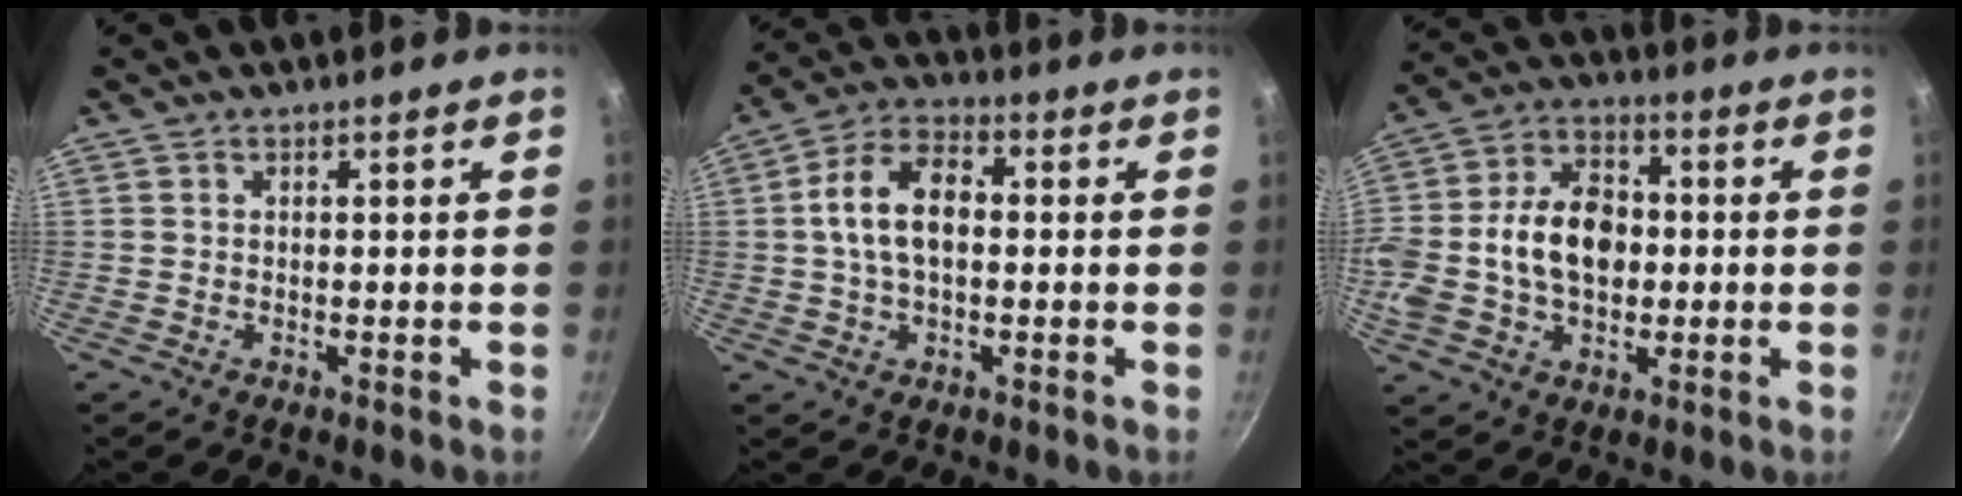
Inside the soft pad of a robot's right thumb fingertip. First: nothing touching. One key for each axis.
{"total": 10.7, "fx": 0.6, "fy": 6.3, "fz": 8.6, "tx": -0.156, "ty": 0.026, "tz": 0.006}
{"total": 17.6, "fx": -0.6, "fy": 12.2, "fz": 12.7, "tx": -0.240, "ty": 0.027, "tz": -0.009}